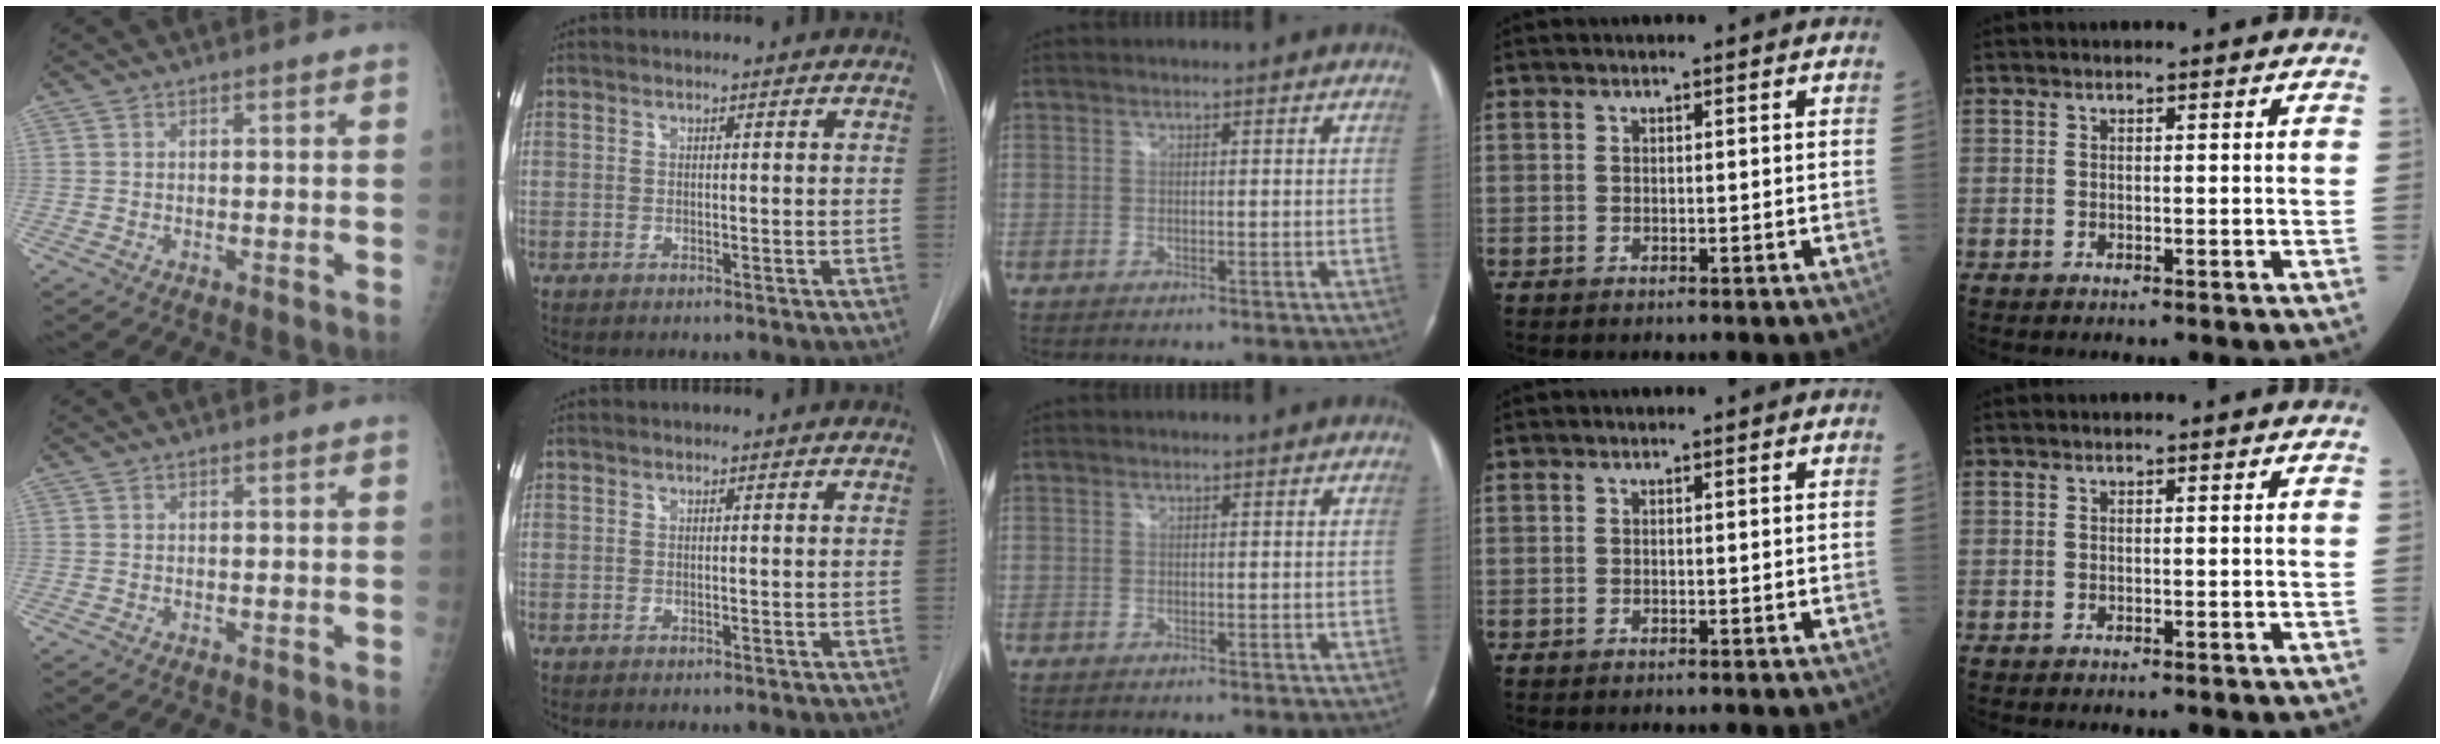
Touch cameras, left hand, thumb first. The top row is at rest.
{}